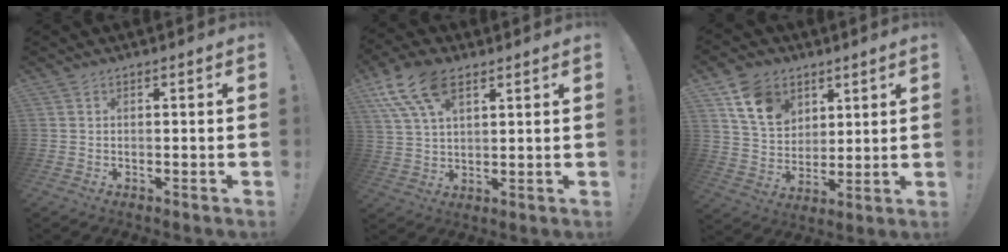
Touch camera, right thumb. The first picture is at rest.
{"total": 12.4, "force": [6.6, 6.4, 8.3], "torque": [-0.159, -0.012, 0.125]}
{"total": 13.4, "force": [7.2, 9.6, 5.9], "torque": [-0.109, -0.024, 0.146]}